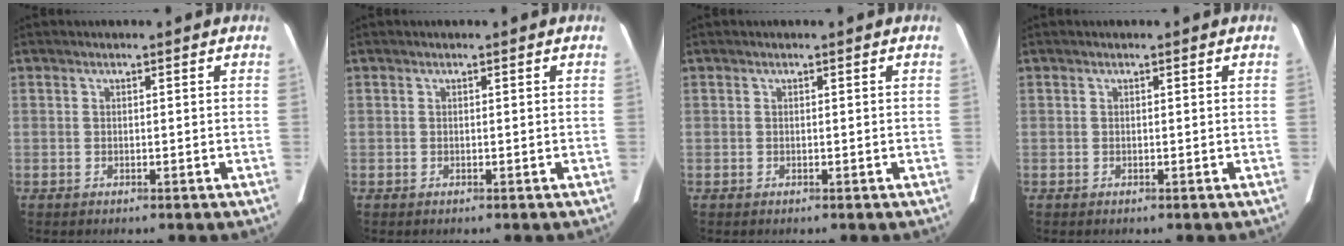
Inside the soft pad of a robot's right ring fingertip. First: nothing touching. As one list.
[{"total": 0.0}, {"total": 0.0}, {"total": 0.0}]